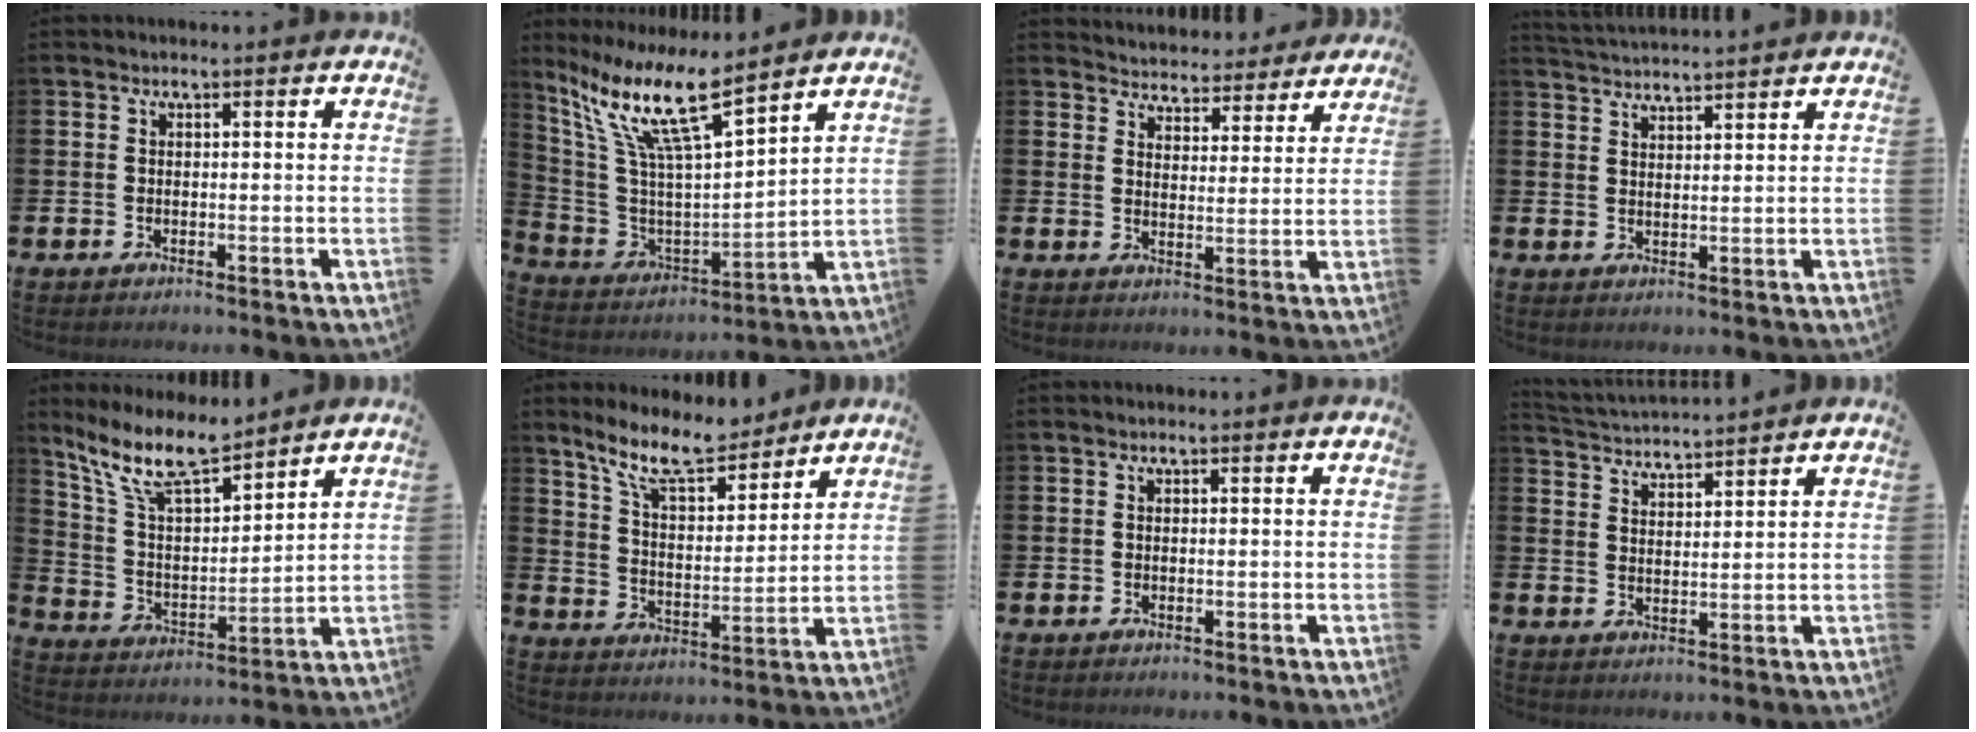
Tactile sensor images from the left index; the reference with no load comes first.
{"total": 12.3, "force": [8.9, 1.8, 8.2], "torque": [-0.196, -0.054, 0.147]}
{"total": 4.6, "force": [4.4, 1.0, -0.4], "torque": [-0.015, -0.037, 0.077]}
{"total": 3.2, "force": [3.2, -0.3, -0.1], "torque": [-0.007, -0.020, 0.058]}
{"total": 10.1, "force": [8.7, 2.3, 4.6], "torque": [-0.129, -0.039, 0.159]}
{"total": 9.8, "force": [8.7, 2.5, 3.8], "torque": [-0.105, -0.042, 0.160]}
{"total": 0.0}
{"total": 3.5, "force": [3.5, 0.0, -0.4], "torque": [-0.014, -0.024, 0.062]}